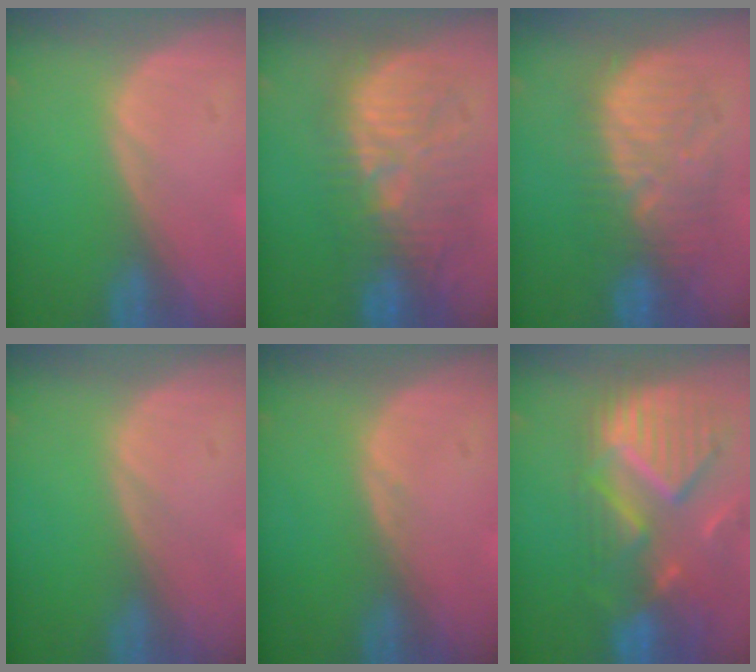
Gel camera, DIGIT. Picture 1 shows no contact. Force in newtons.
{"total": 11.1, "press": 10.9, "slide": 1.8}
{"total": 9.4, "press": 9.4, "slide": 1.0}
{"total": 0.0}
{"total": 0.5, "press": 0.5, "slide": 0.0}
{"total": 12.1, "press": 10.5, "slide": 6.0}